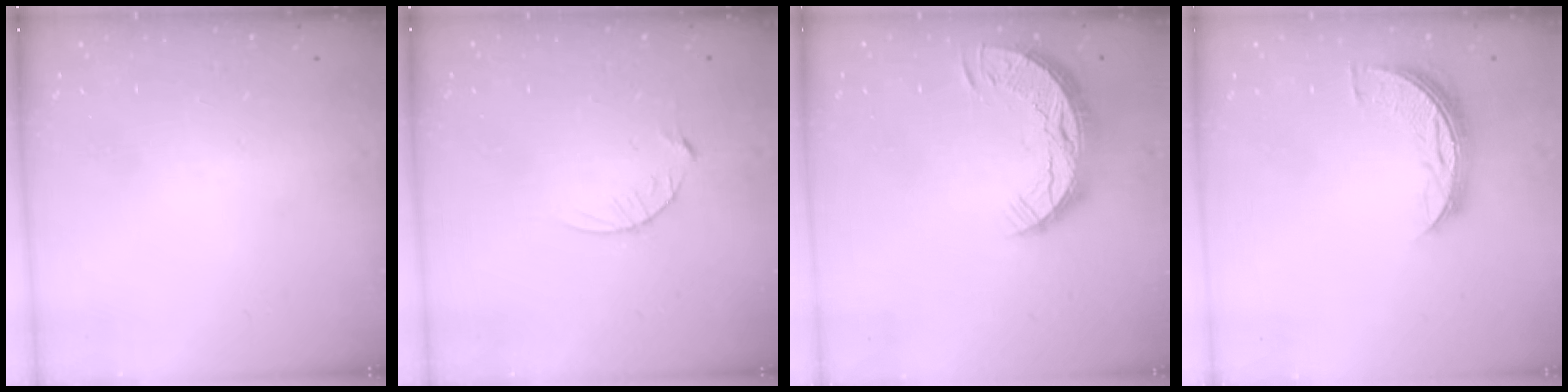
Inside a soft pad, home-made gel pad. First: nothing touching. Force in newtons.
{"total": 3.8, "press": 3.8, "slide": 0.4}
{"total": 10.6, "press": 10.5, "slide": 0.8}
{"total": 8.1, "press": 8.1, "slide": 0.4}